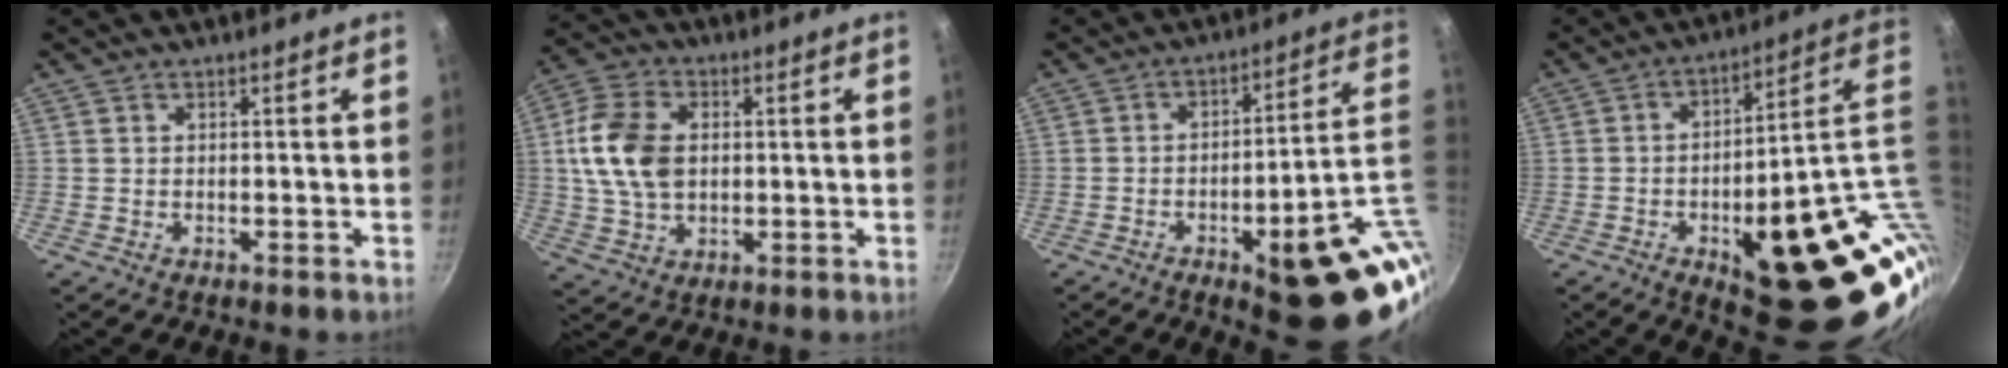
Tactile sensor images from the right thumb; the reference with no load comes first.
{"total": 12.7, "force": [1.2, 8.8, 9.2], "torque": [-0.163, 0.008, 0.017]}
{"total": 21.9, "force": [-4.3, 6.1, 20.7], "torque": [-0.220, 0.015, -0.044]}
{"total": 29.2, "force": [-2.0, 10.9, 27.0], "torque": [-0.307, 0.001, -0.004]}